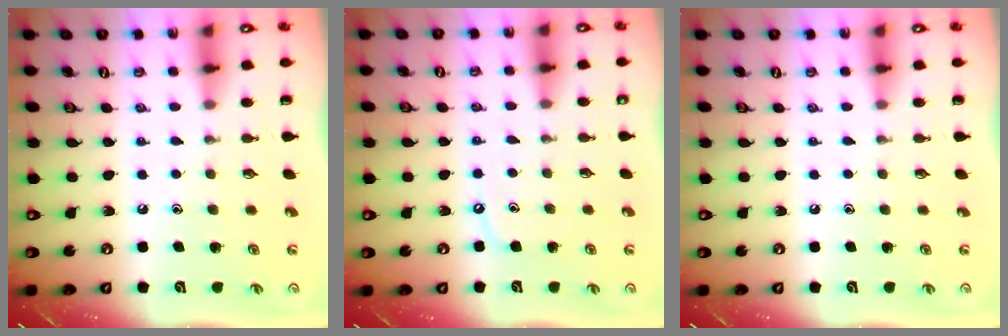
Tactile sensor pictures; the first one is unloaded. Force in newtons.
{"total": 3.4, "press": 3.4, "slide": 0.3}
{"total": 0.0}